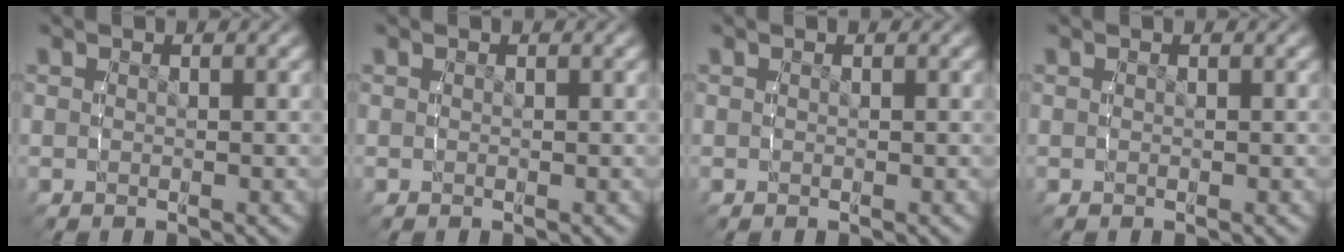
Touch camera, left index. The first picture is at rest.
{"total": 0.0}
{"total": 0.0}
{"total": 0.0}